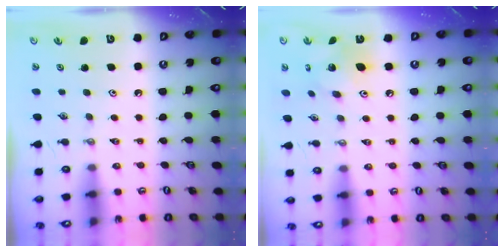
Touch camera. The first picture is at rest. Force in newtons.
{"total": 11.3, "press": 11.3, "slide": 0.8}